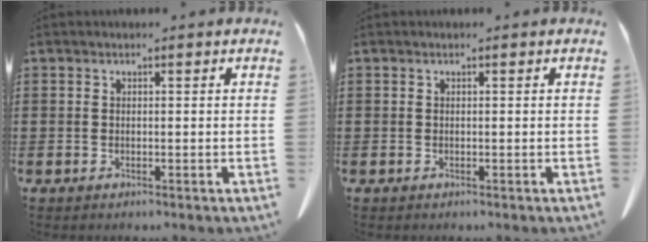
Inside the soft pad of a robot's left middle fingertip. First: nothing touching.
{"total": 0.0}